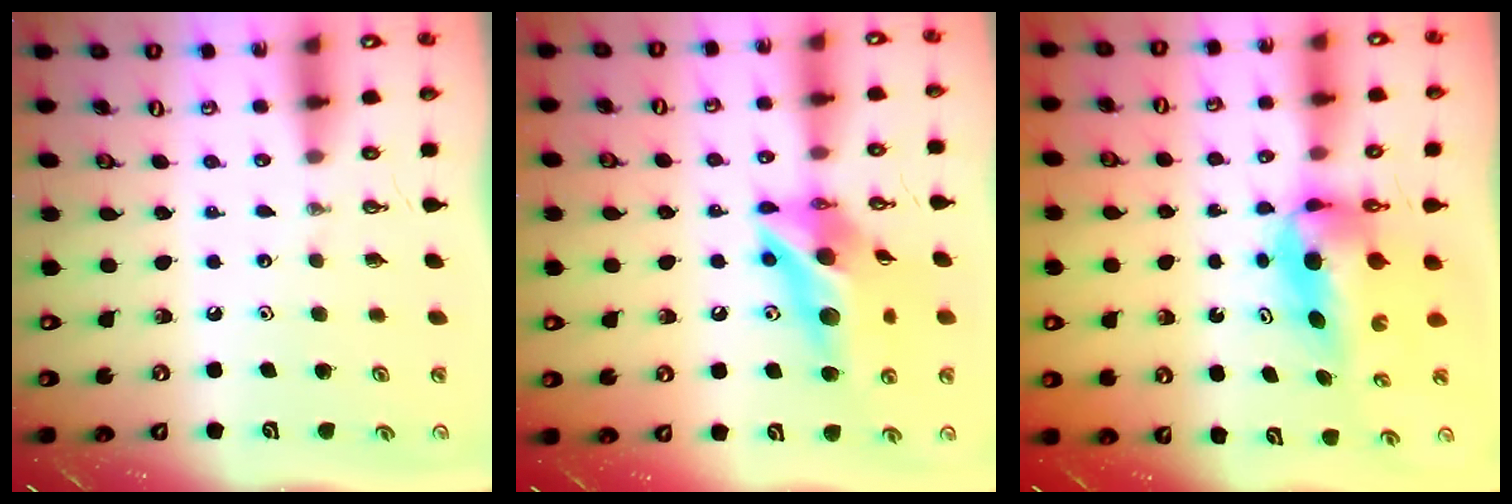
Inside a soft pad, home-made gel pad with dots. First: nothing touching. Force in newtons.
{"total": 16.1, "press": 16.0, "slide": 1.5}
{"total": 7.4, "press": 6.9, "slide": 2.5}